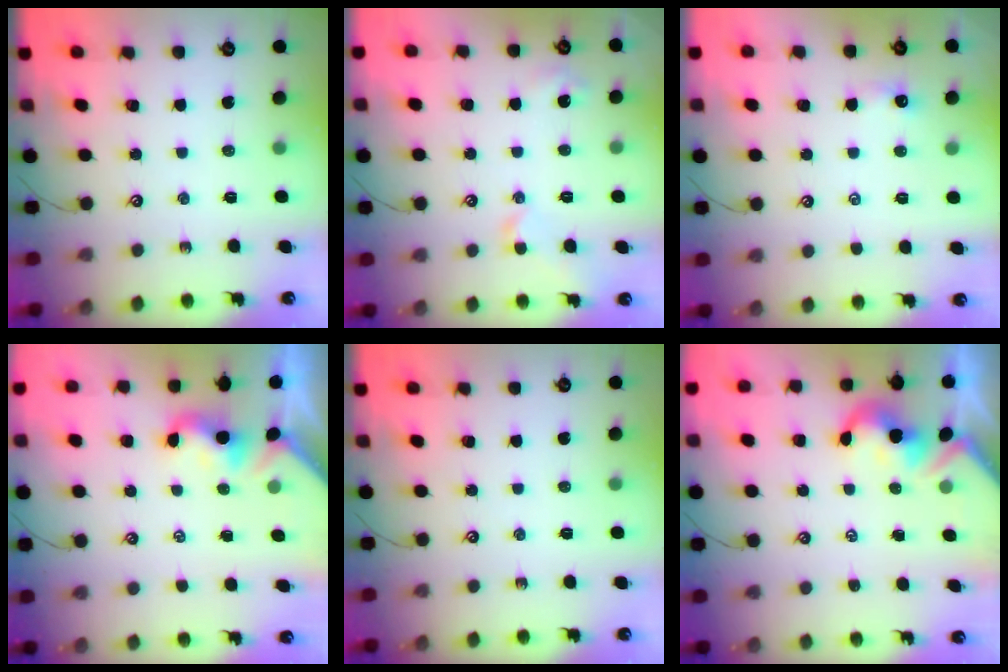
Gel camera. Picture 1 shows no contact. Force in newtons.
{"total": 2.9, "press": 2.8, "slide": 0.7}
{"total": 1.9, "press": 1.9, "slide": 0.4}
{"total": 2.0, "press": 1.9, "slide": 0.4}
{"total": 0.0}
{"total": 1.9, "press": 1.9, "slide": 0.3}